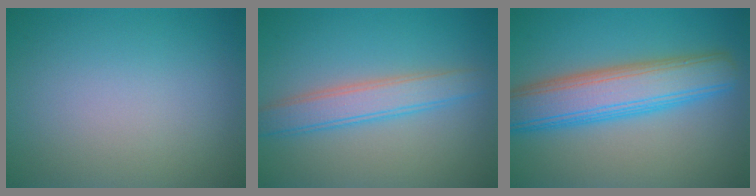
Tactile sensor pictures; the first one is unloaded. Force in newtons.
{"total": 3.6, "press": 3.6, "slide": 0.1}
{"total": 7.6, "press": 7.6, "slide": 0.2}